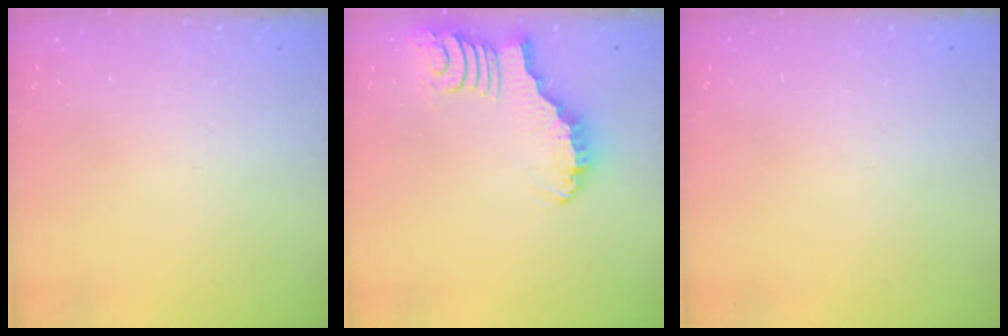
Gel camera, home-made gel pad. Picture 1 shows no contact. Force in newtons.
{"total": 2.1, "press": 2.1, "slide": 0.2}
{"total": 1.5, "press": 1.5, "slide": 0.1}